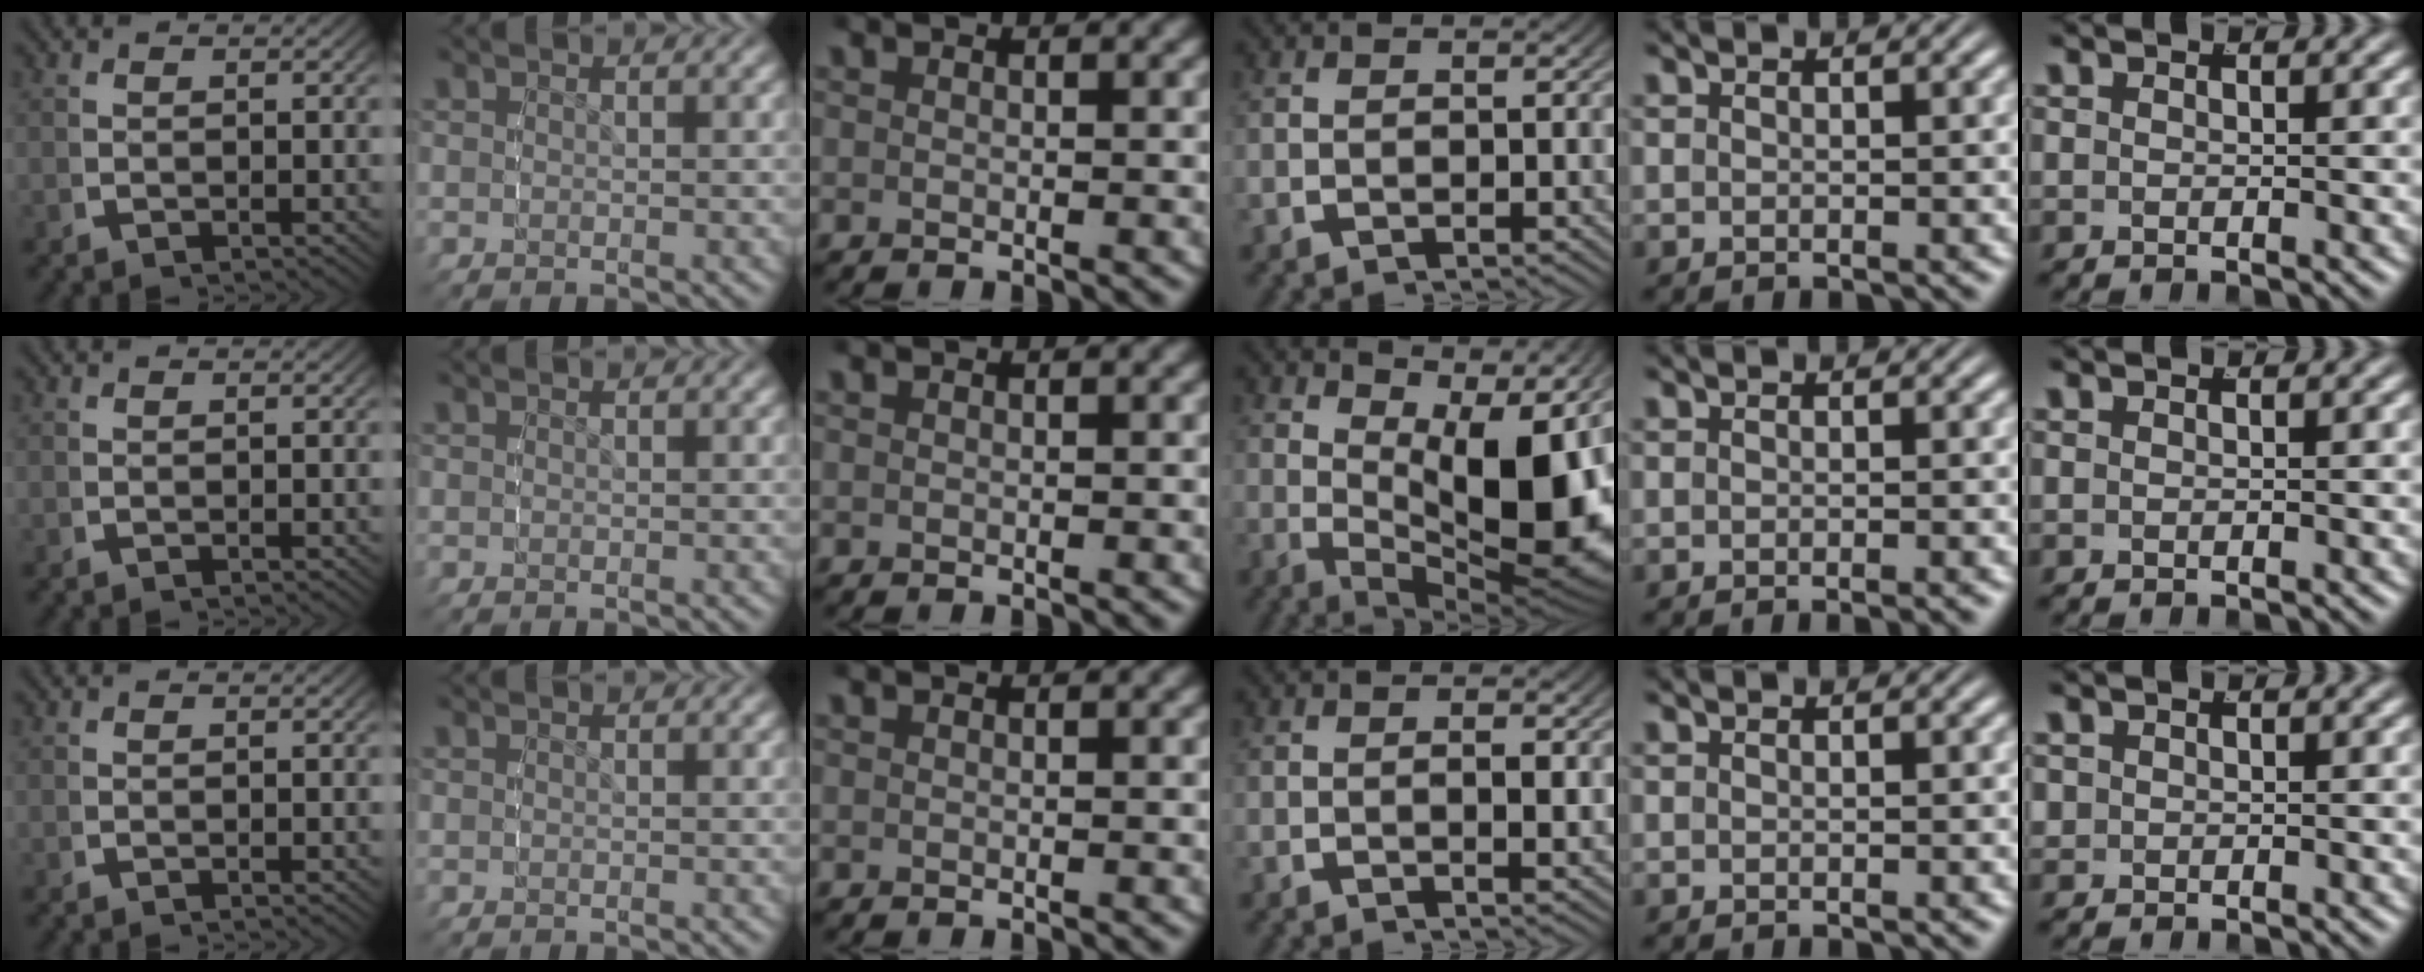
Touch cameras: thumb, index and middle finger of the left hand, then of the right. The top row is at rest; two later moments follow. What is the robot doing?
{"motion": "lift_and_place", "object": "toy banana"}